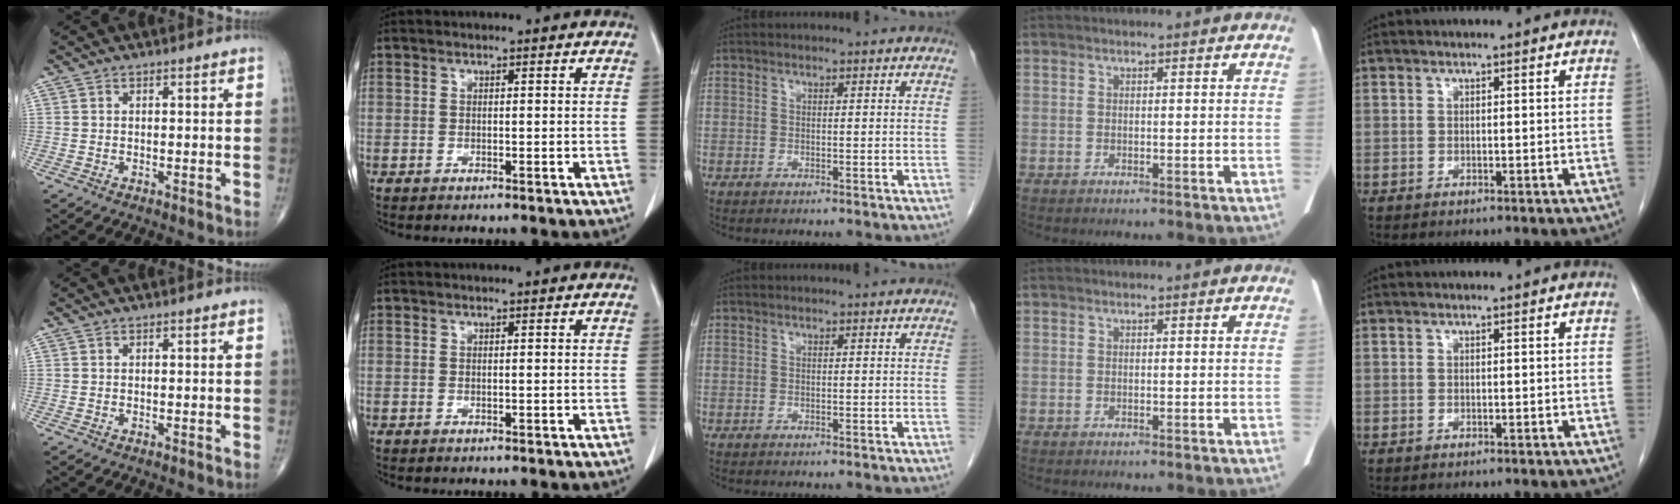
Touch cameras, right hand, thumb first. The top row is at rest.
{}